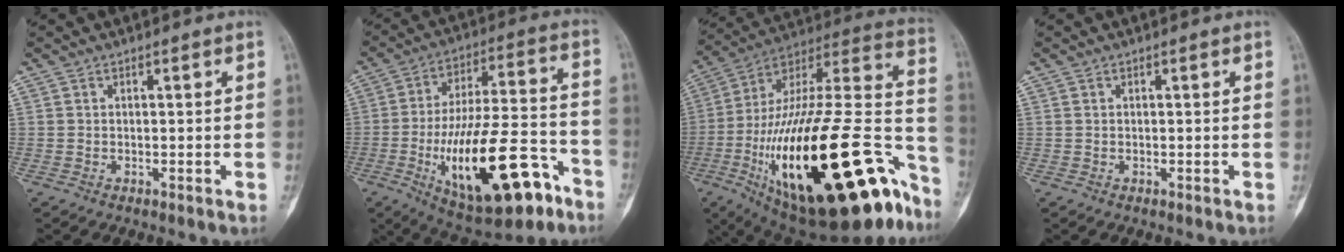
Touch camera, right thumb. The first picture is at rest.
{"total": 24.6, "force": [-10.2, 9.5, 20.2], "torque": [-0.336, 0.046, -0.148]}
{"total": 46.3, "force": [-18.0, 17.1, 39.1], "torque": [-0.588, 0.065, -0.281]}
{"total": 0.0}